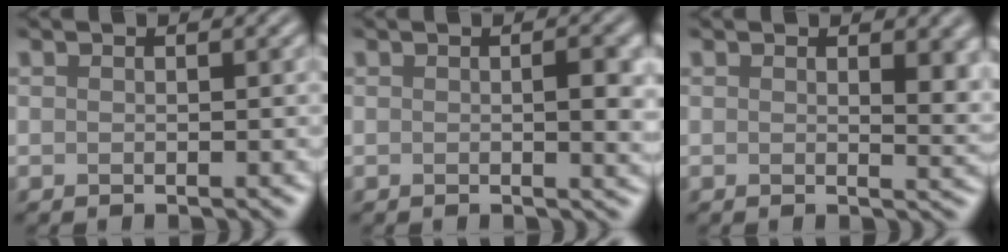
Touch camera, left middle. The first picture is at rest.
{"total": 2.9, "force": [0.1, 0.6, 2.8], "torque": [-0.037, -0.001, 0.001]}
{"total": 3.0, "force": [1.0, 1.1, 2.6], "torque": [-0.027, -0.005, 0.016]}